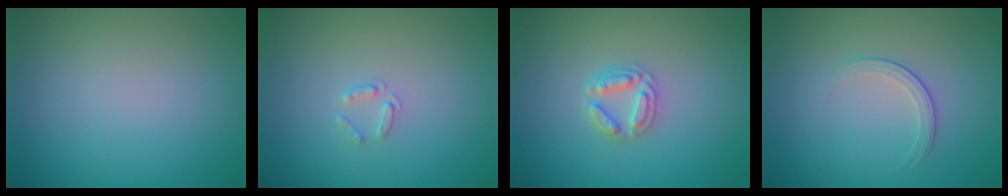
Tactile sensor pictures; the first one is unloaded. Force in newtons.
{"total": 0.7, "press": 0.5, "slide": 0.5}
{"total": 2.5, "press": 2.5, "slide": 0.4}
{"total": 1.7, "press": 0.9, "slide": 1.4}